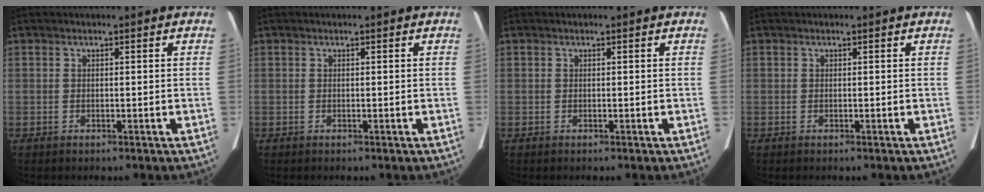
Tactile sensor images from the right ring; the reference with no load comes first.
{"total": 0.0}
{"total": 0.0}
{"total": 0.0}